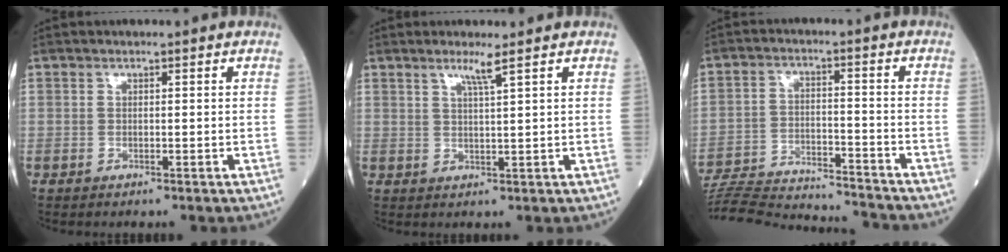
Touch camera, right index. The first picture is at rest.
{"total": 2.7, "force": [1.7, -0.7, 1.9], "torque": [-0.038, -0.004, 0.034]}
{"total": 19.7, "force": [-19.0, 1.2, 5.2], "torque": [-0.116, -0.014, -0.288]}